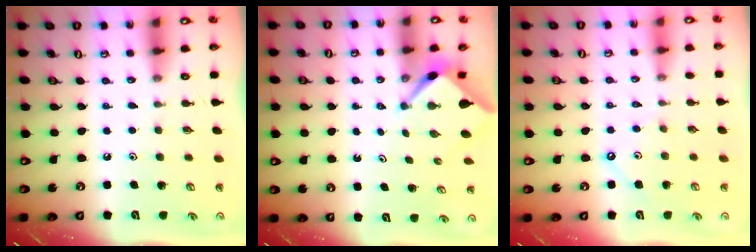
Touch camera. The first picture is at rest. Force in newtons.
{"total": 2.4, "press": 2.4, "slide": 0.3}
{"total": 1.7, "press": 1.6, "slide": 0.3}